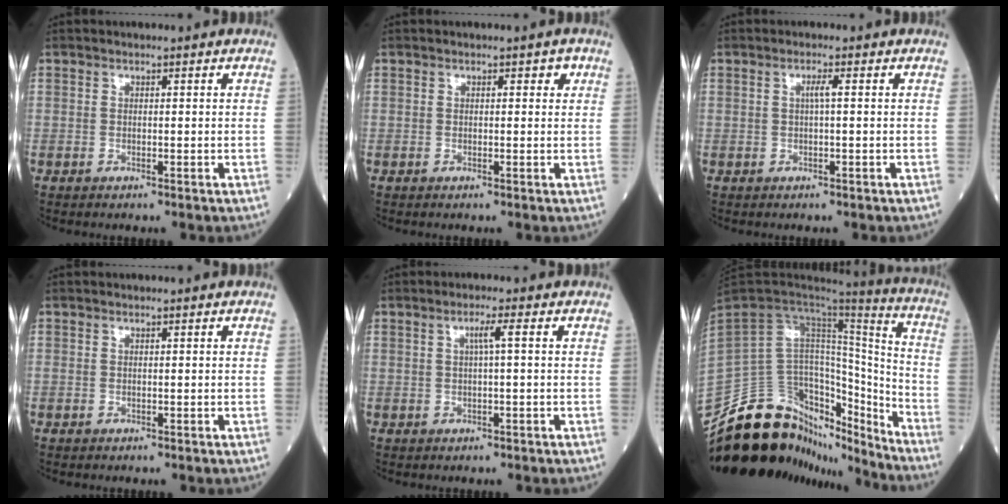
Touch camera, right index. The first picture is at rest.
{"total": 1.1, "force": [0.5, 0.6, 0.7], "torque": [-0.004, 0.005, 0.003]}
{"total": 1.4, "force": [0.2, -0.1, 1.4], "torque": [-0.027, 0.002, 0.002]}
{"total": 0.0}
{"total": 2.1, "force": [0.4, -0.3, 2.1], "torque": [-0.037, 0.003, 0.007]}
{"total": 26.3, "force": [-22.8, 8.9, 9.5], "torque": [-0.172, 0.041, -0.363]}